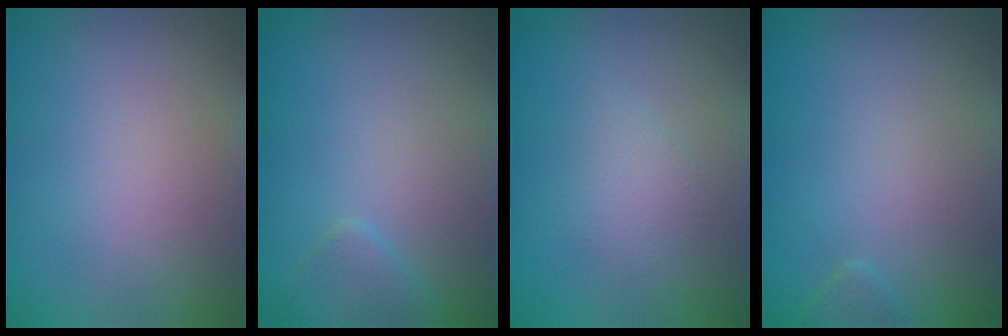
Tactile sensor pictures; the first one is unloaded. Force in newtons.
{"total": 1.5, "press": 1.5, "slide": 0.1}
{"total": 1.5, "press": 1.5, "slide": 0.1}
{"total": 0.8, "press": 0.8, "slide": 0.0}